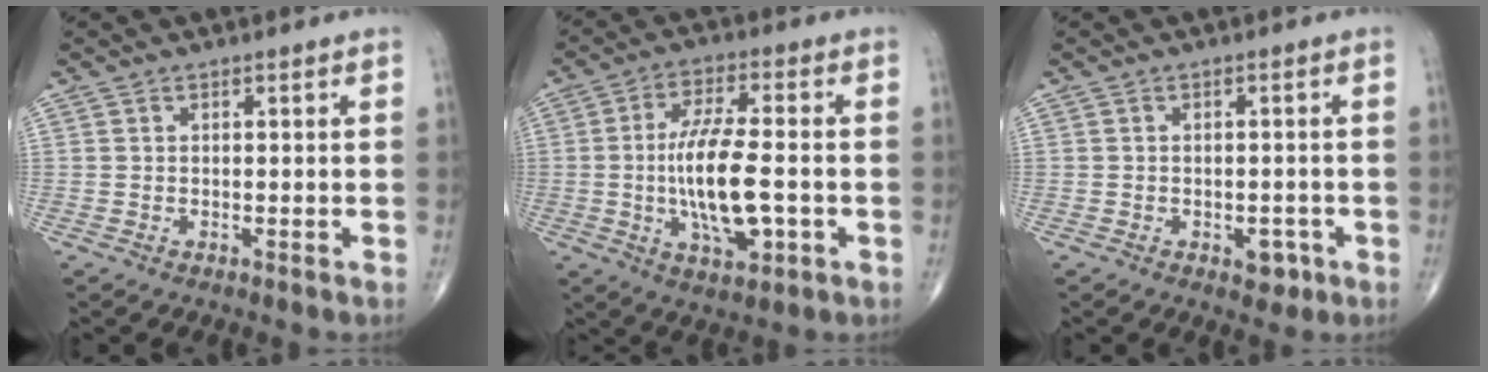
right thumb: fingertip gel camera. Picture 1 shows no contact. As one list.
[{"total": 13.3, "force": [-1.7, 4.7, 12.3], "torque": [-0.227, 0.004, -0.029]}, {"total": 3.2, "force": [-1.4, 2.0, 2.1], "torque": [-0.011, 0.005, -0.015]}]